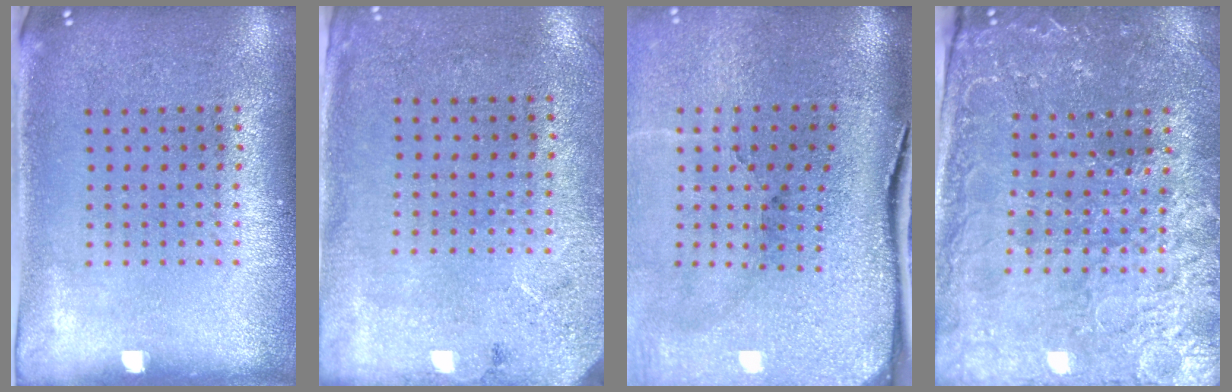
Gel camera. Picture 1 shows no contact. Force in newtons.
{"total": 2.6, "press": 2.1, "slide": 1.6}
{"total": 5.1, "press": 4.0, "slide": 3.1}
{"total": 3.2, "press": 3.1, "slide": 0.4}